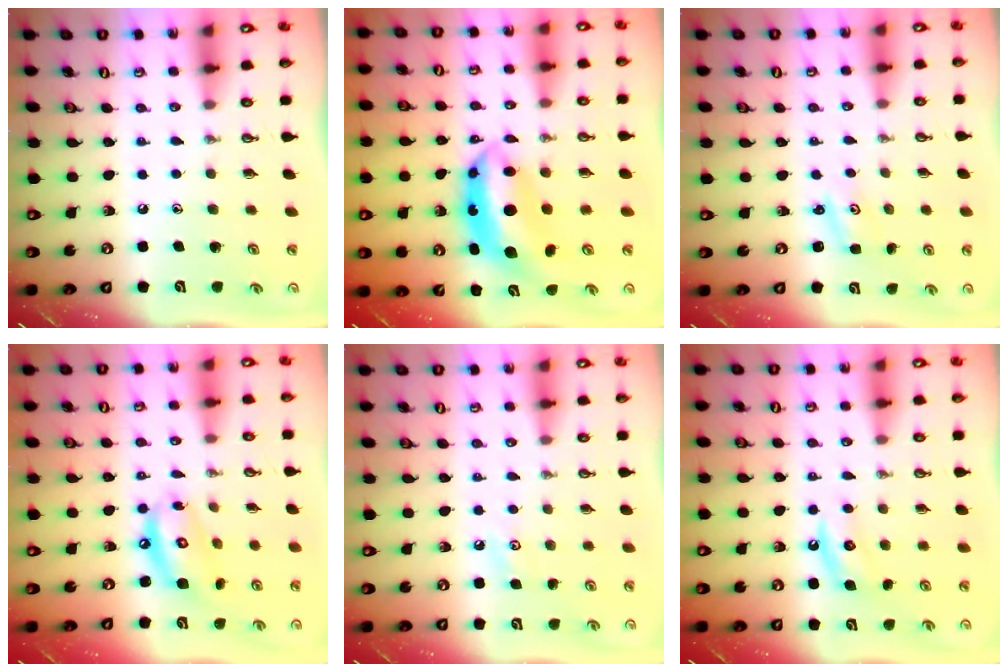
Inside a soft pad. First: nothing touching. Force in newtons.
{"total": 9.6, "press": 9.6, "slide": 0.7}
{"total": 2.0, "press": 2.0, "slide": 0.2}
{"total": 10.7, "press": 10.6, "slide": 1.1}
{"total": 3.9, "press": 3.9, "slide": 0.4}
{"total": 5.1, "press": 5.0, "slide": 0.9}